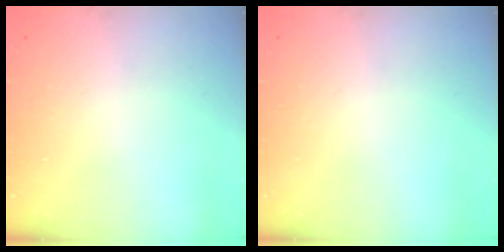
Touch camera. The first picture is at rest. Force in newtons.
{"total": 0.0}